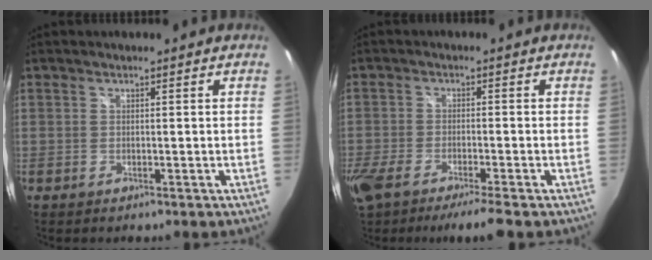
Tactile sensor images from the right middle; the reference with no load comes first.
{"total": 8.6, "force": [-6.7, 0.5, 5.4], "torque": [-0.130, -0.036, -0.119]}